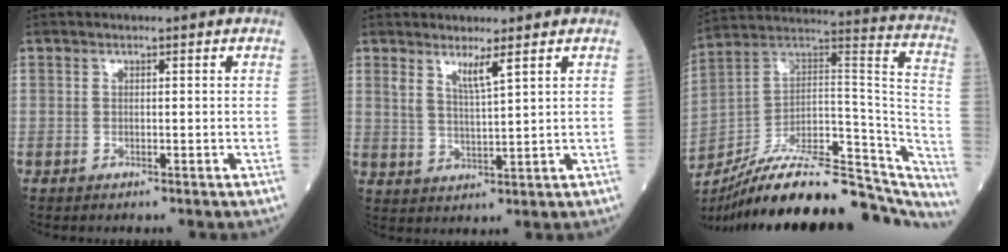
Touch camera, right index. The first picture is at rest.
{"total": 3.6, "force": [2.4, -0.1, 2.8], "torque": [-0.055, -0.013, 0.048]}
{"total": 33.9, "force": [-28.1, 8.8, 16.9], "torque": [-0.241, 0.008, -0.409]}